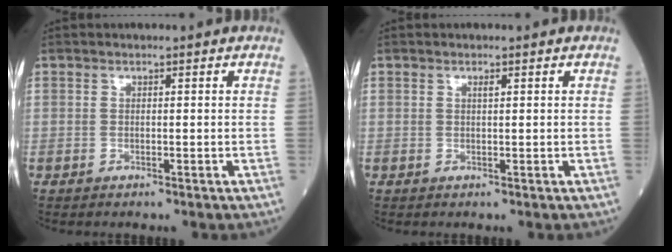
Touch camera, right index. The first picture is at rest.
{"total": 0.5, "force": [0.3, 0.0, 0.5], "torque": [-0.011, -0.001, 0.005]}